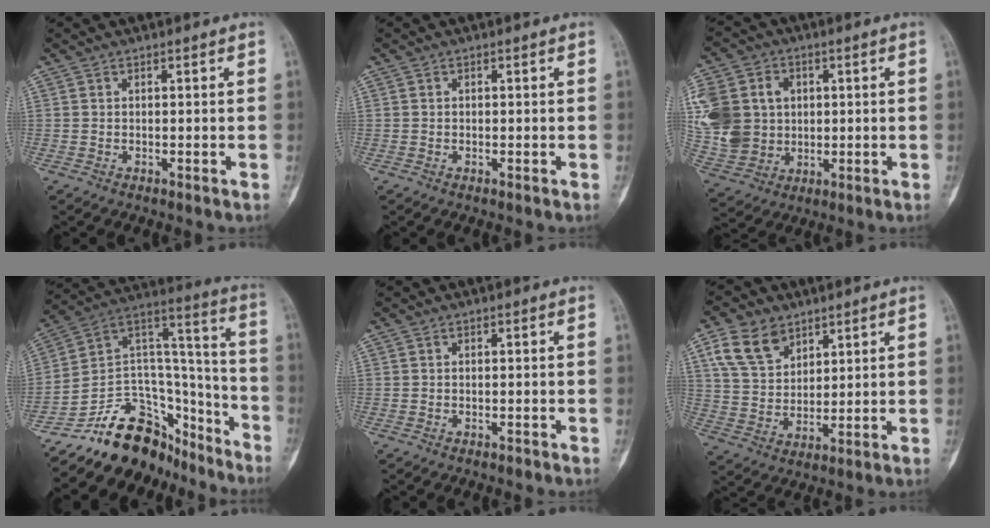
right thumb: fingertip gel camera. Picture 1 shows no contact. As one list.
[{"total": 0.0}, {"total": 19.9, "force": [2.9, 16.8, 10.3], "torque": [-0.234, 0.025, 0.073]}, {"total": 22.4, "force": [-17.1, 12.3, 7.7], "torque": [-0.098, 0.133, -0.283]}, {"total": 0.5, "force": [-0.4, 0.3, 0.2], "torque": [-0.004, 0.000, -0.007]}, {"total": 10.3, "force": [5.7, 6.8, 5.2], "torque": [-0.082, -0.019, 0.116]}]